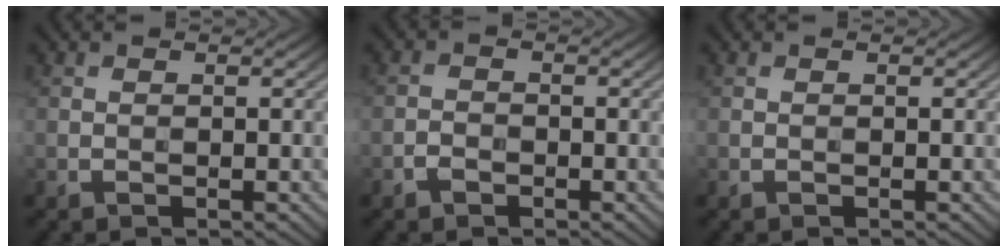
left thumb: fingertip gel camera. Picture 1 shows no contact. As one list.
[{"total": 1.5, "force": [-1.1, 0.9, 0.6], "torque": [-0.010, 0.002, -0.024]}, {"total": 0.0}]